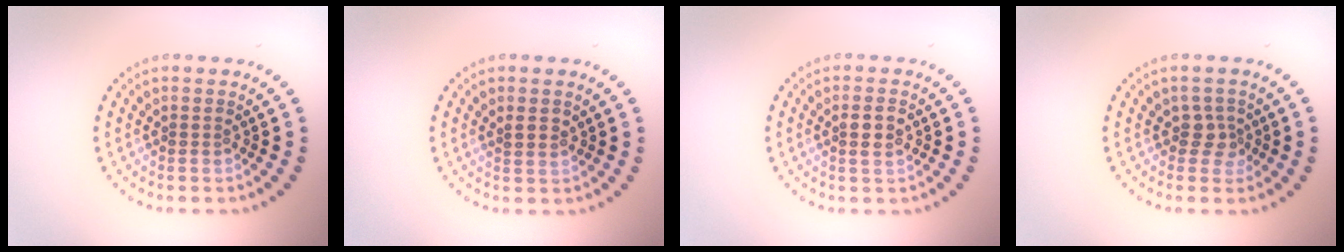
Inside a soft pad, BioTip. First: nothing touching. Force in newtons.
{"total": 0.8, "press": 0.7, "slide": 0.5}
{"total": 1.7, "press": 1.7, "slide": 0.2}
{"total": 1.7, "press": 1.4, "slide": 1.0}